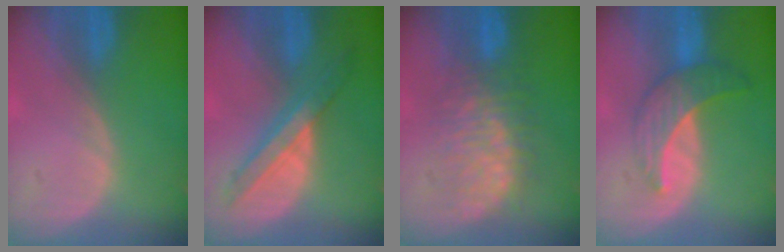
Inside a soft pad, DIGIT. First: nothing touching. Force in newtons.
{"total": 6.5, "press": 6.3, "slide": 1.6}
{"total": 8.0, "press": 8.0, "slide": 0.2}
{"total": 7.3, "press": 6.6, "slide": 3.2}